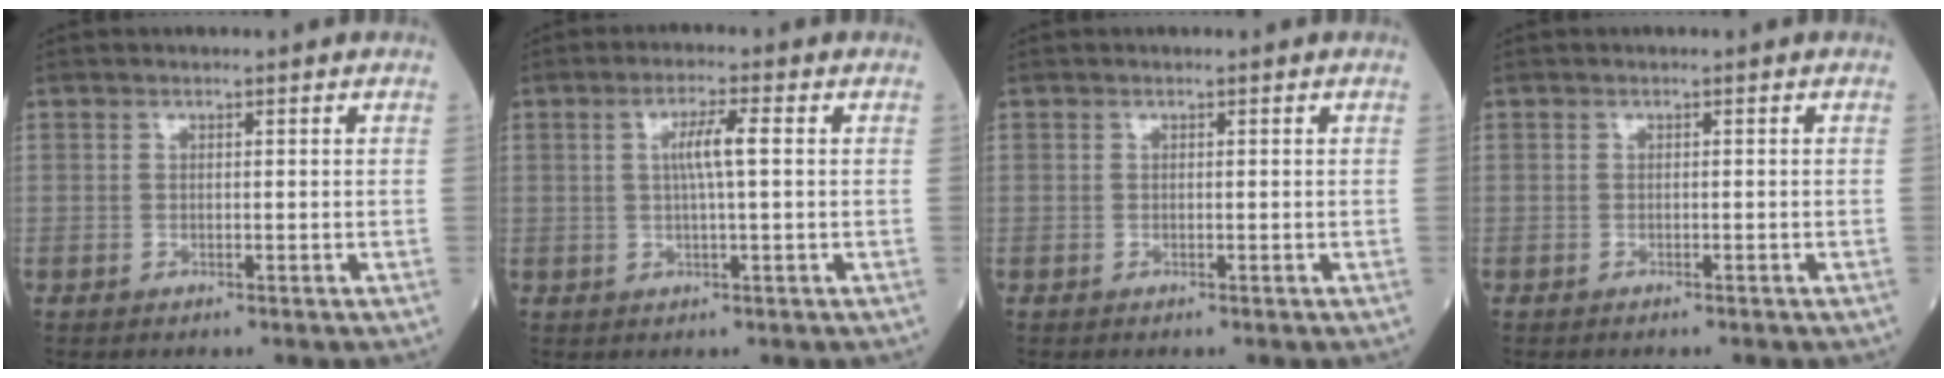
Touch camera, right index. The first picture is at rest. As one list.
[{"total": 4.3, "force": [0.7, 0.1, 4.2], "torque": [-0.079, 0.004, 0.011]}, {"total": 0.0}, {"total": 0.7, "force": [-0.6, 0.1, 0.3], "torque": [-0.011, -0.002, -0.009]}]